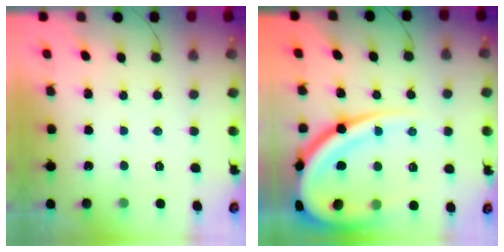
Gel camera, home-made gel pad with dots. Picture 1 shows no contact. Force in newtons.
{"total": 22.1, "press": 22.0, "slide": 2.0}